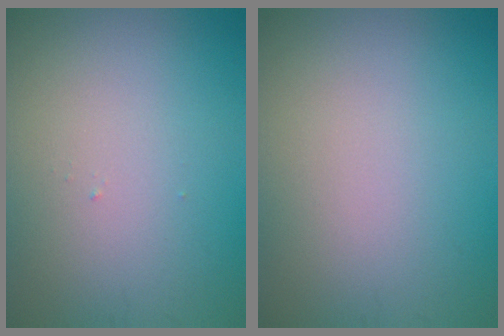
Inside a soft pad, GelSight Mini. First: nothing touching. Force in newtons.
{"total": 0.0}